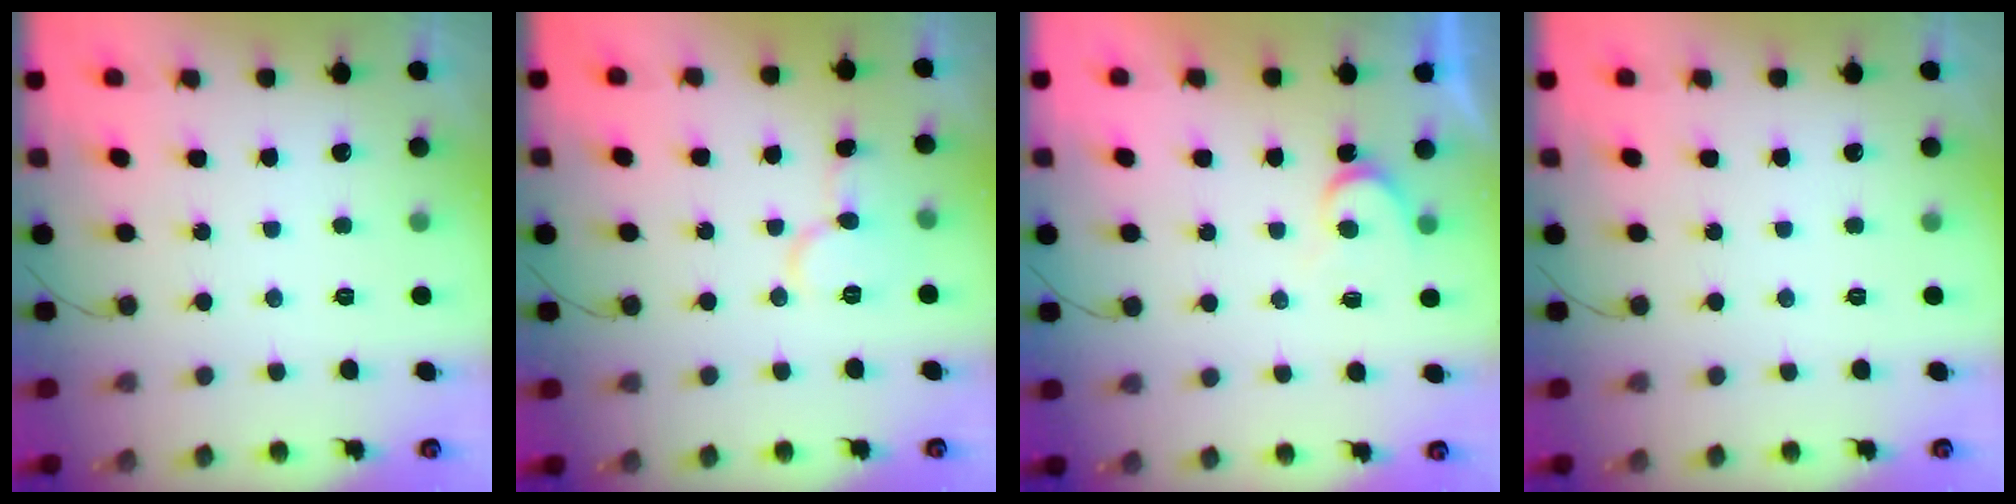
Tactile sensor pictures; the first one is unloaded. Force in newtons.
{"total": 8.6, "press": 8.5, "slide": 0.6}
{"total": 5.7, "press": 5.7, "slide": 0.4}
{"total": 0.0}